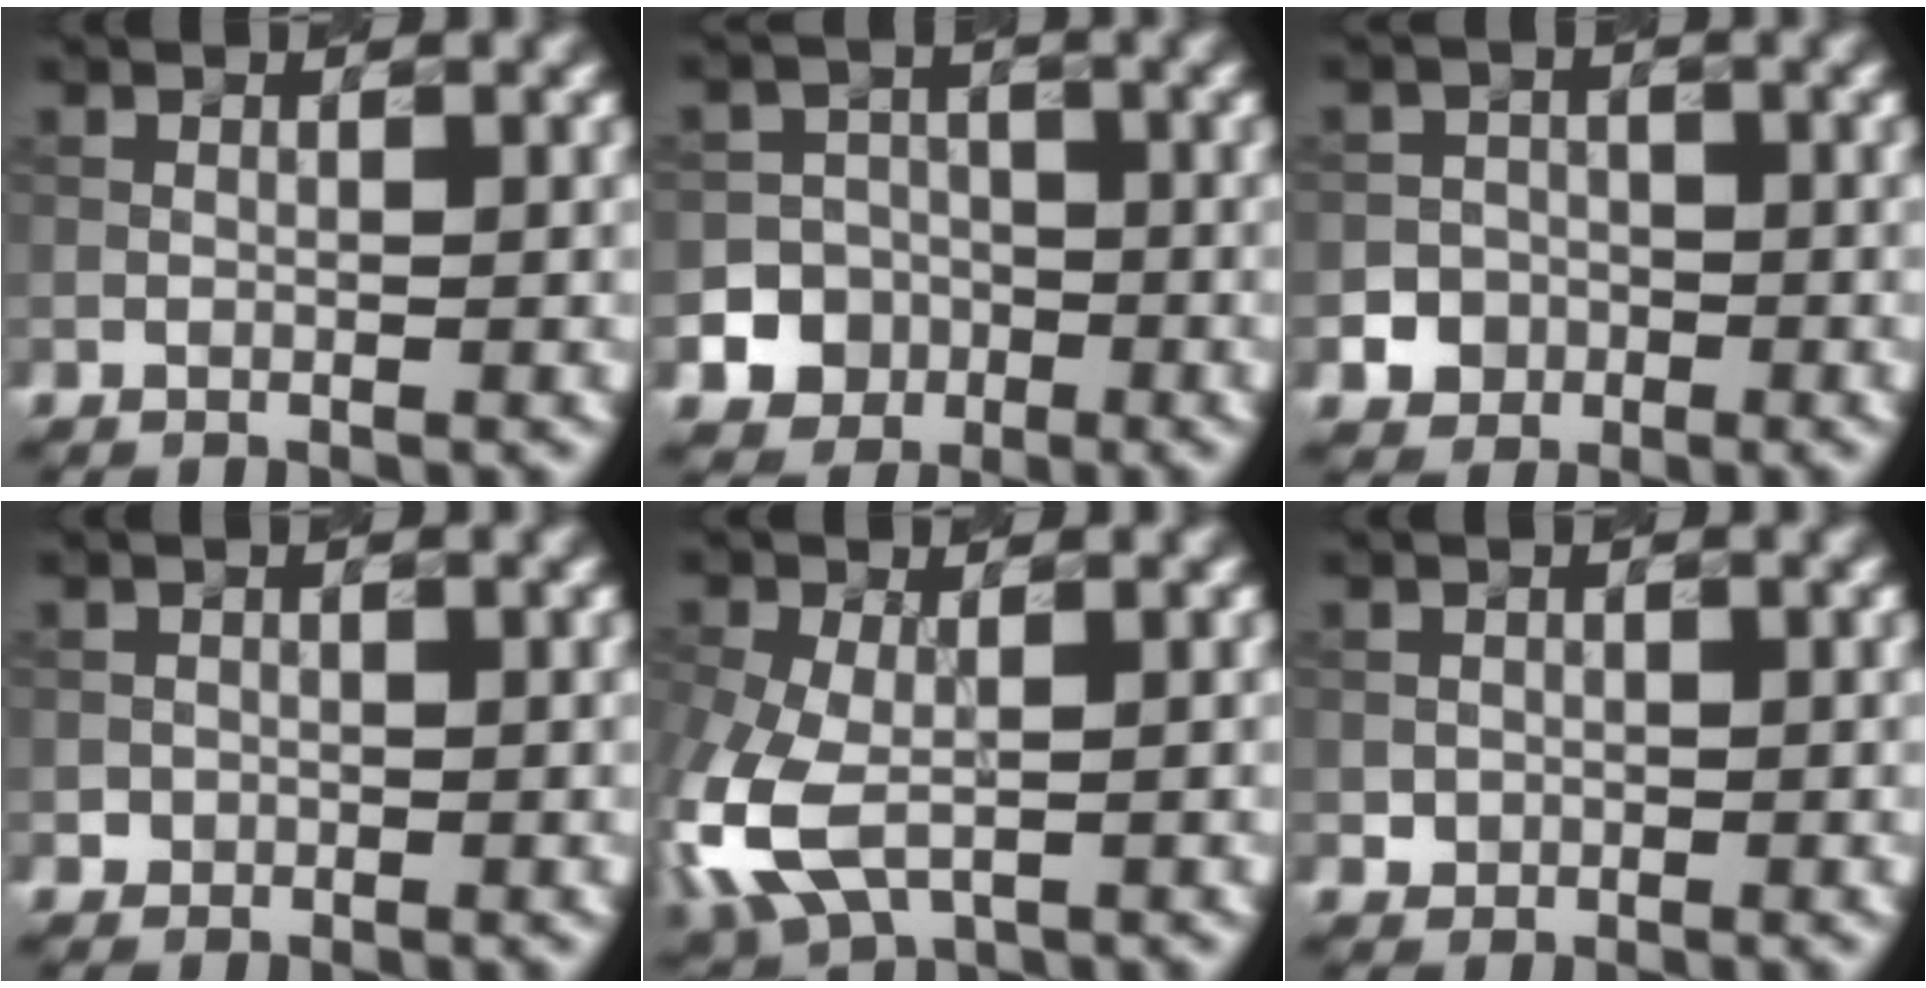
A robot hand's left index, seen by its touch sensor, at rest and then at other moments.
{"total": 8.3, "force": [-3.9, 7.3, 0.9], "torque": [-0.007, -0.020, -0.079]}
{"total": 4.0, "force": [-2.0, 3.5, 0.4], "torque": [0.021, -0.004, -0.045]}
{"total": 0.8, "force": [-0.2, 0.8, 0.0], "torque": [0.010, -0.002, -0.006]}
{"total": 7.1, "force": [-2.0, 4.3, 5.3], "torque": [-0.141, -0.019, -0.041]}
{"total": 1.1, "force": [-0.2, 1.0, 0.1], "torque": [0.007, -0.003, -0.004]}